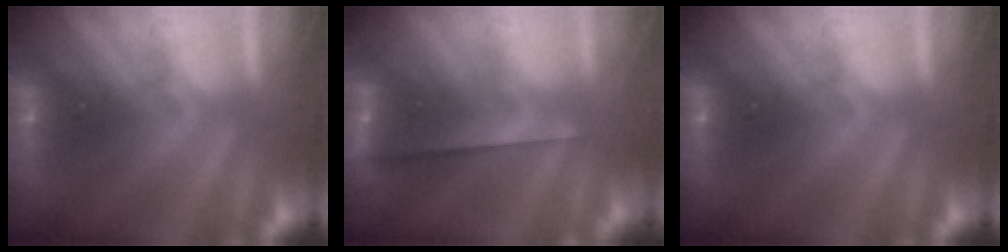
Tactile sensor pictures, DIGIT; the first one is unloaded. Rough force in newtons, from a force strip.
{"total": 2.2}
{"total": 0.0}